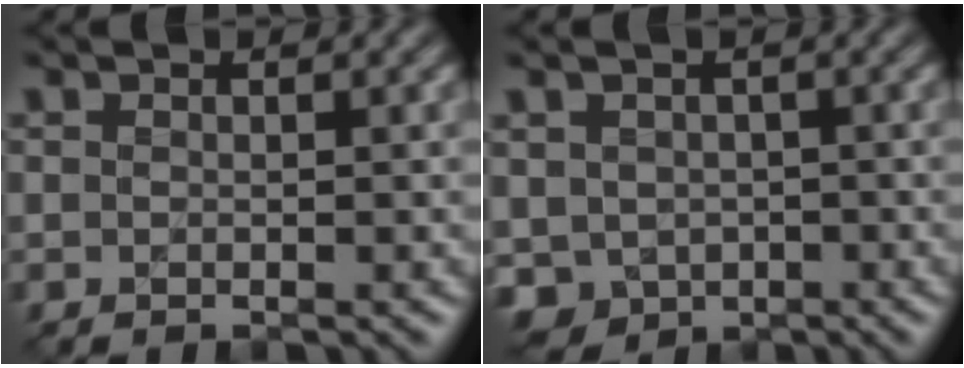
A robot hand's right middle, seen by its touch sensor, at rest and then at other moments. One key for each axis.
{"total": 3.9, "fx": -1.0, "fy": 3.4, "fz": 1.6, "tx": -0.033, "ty": -0.007, "tz": -0.022}